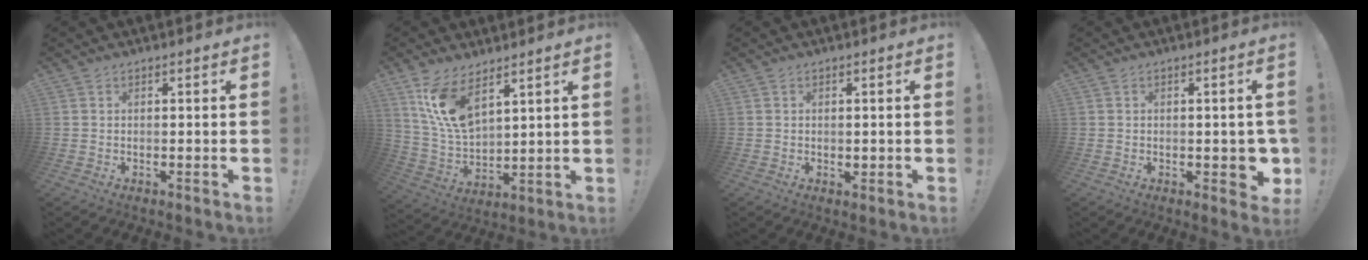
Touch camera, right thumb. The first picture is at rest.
{"total": 12.8, "force": [8.3, 5.8, 7.8], "torque": [-0.169, -0.045, 0.158]}
{"total": 0.7, "force": [0.3, 0.6, 0.3], "torque": [0.004, -0.002, 0.005]}
{"total": 4.7, "force": [-0.9, 2.7, 3.7], "torque": [-0.030, 0.002, -0.010]}